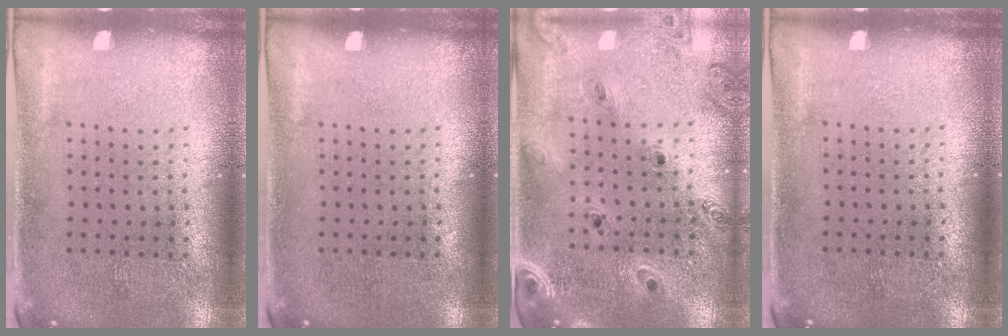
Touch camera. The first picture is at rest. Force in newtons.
{"total": 0.0}
{"total": 1.2, "press": 1.2, "slide": 0.2}
{"total": 0.0}